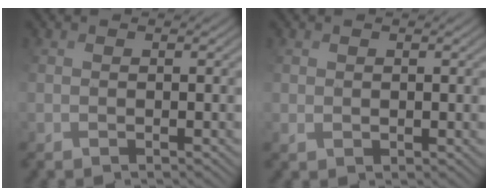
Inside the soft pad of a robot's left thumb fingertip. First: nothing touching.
{"total": 0.5, "force": [0.3, 0.4, -0.1], "torque": [-0.012, -0.006, 0.019]}